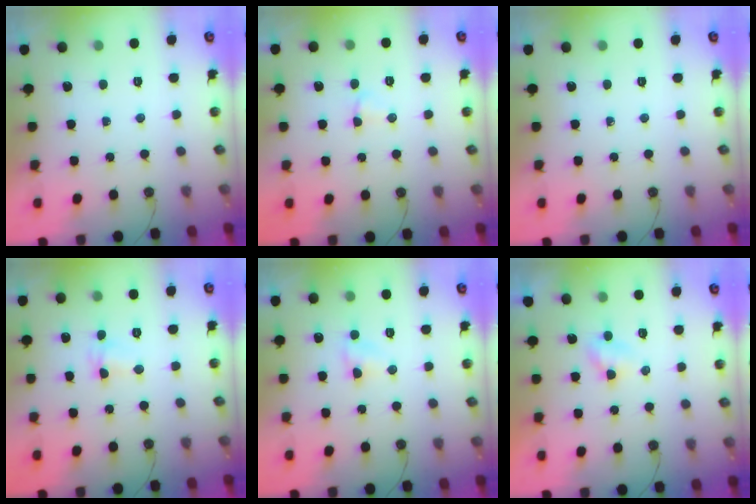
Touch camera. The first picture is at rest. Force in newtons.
{"total": 2.9, "press": 2.8, "slide": 0.6}
{"total": 0.0}
{"total": 3.6, "press": 3.5, "slide": 0.7}
{"total": 3.8, "press": 3.8, "slide": 0.5}
{"total": 2.8, "press": 2.8, "slide": 0.3}